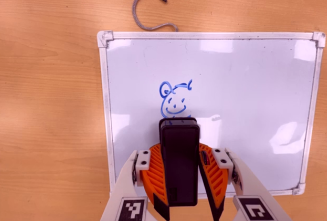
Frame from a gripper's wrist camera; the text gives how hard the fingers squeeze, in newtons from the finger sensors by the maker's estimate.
{"total": 11.2, "left": 9.9, "right": 12.4}